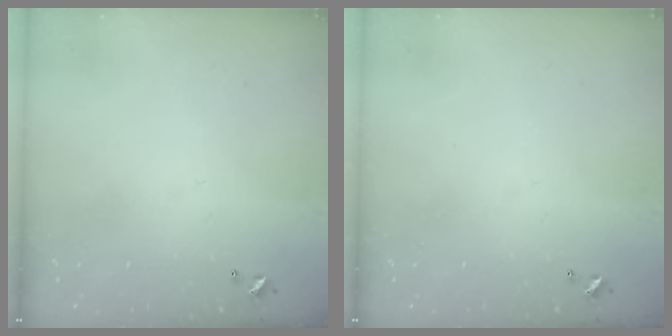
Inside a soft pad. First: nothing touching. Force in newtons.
{"total": 0.0}